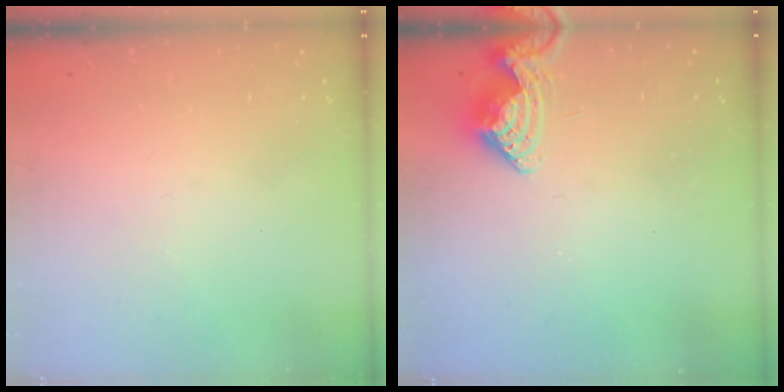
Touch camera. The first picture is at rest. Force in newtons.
{"total": 8.2, "press": 8.2, "slide": 0.6}